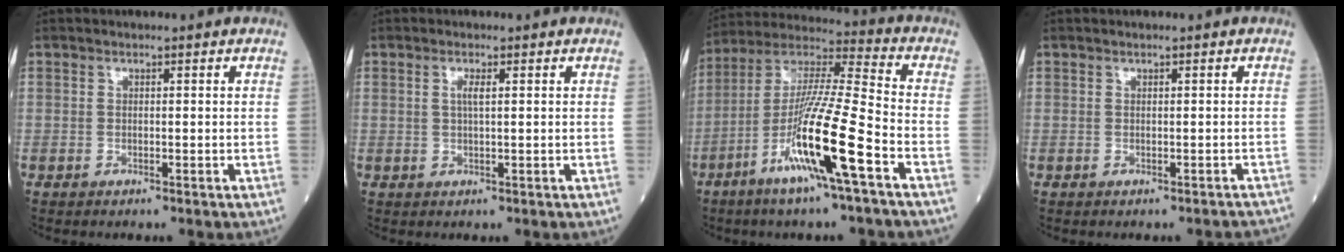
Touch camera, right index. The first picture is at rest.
{"total": 1.5, "force": [0.6, 0.1, 1.4], "torque": [-0.033, 0.001, 0.010]}
{"total": 16.2, "force": [-6.7, -0.4, 14.7], "torque": [-0.293, -0.013, -0.127]}
{"total": 1.8, "force": [-1.7, 0.5, 0.3], "torque": [0.007, 0.000, -0.011]}